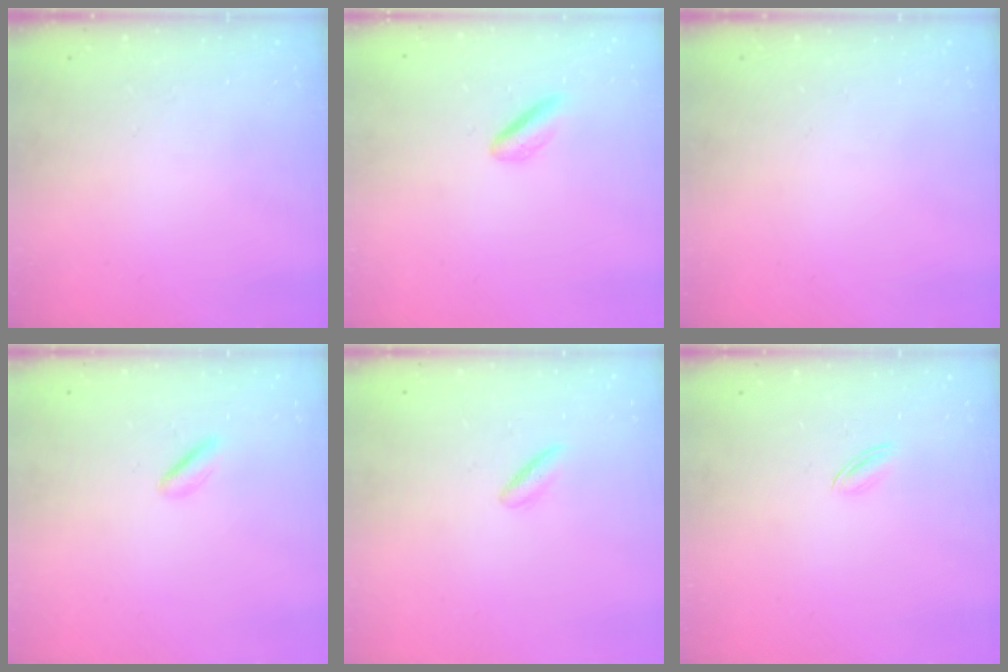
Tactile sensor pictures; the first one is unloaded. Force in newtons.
{"total": 2.4, "press": 2.2, "slide": 1.0}
{"total": 0.0}
{"total": 2.4, "press": 2.3, "slide": 0.6}
{"total": 2.6, "press": 2.4, "slide": 1.0}
{"total": 2.5, "press": 2.4, "slide": 0.8}